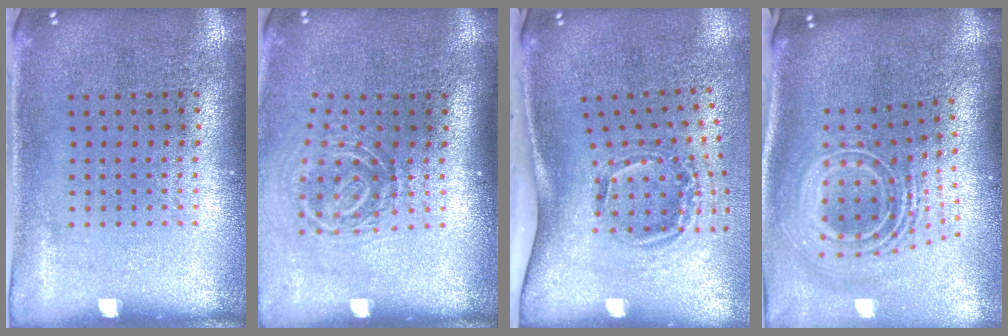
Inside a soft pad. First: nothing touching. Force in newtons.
{"total": 1.9, "press": 1.2, "slide": 1.5}
{"total": 2.1, "press": 1.2, "slide": 1.6}
{"total": 2.8, "press": 1.8, "slide": 2.2}